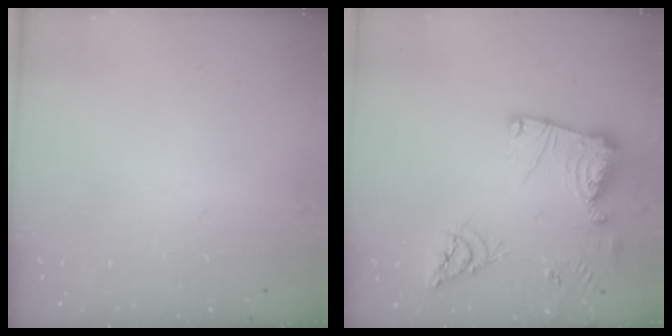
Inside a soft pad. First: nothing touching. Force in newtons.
{"total": 17.7, "press": 17.6, "slide": 1.8}